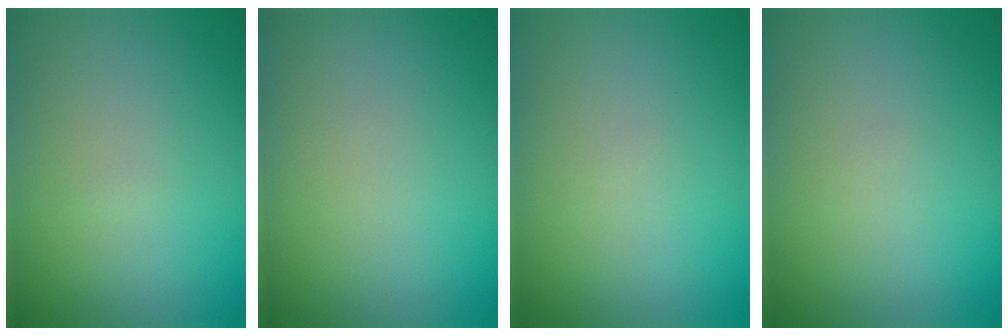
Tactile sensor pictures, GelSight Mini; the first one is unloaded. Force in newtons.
{"total": 0.0}
{"total": 0.0}
{"total": 0.0}